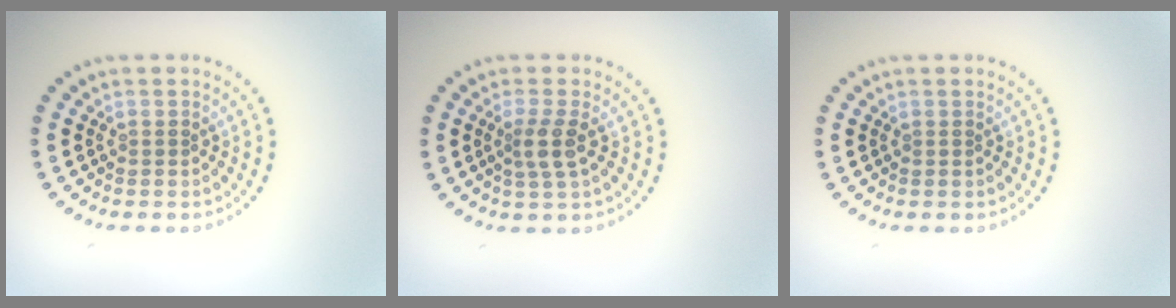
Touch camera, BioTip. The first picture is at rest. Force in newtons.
{"total": 2.3, "press": 1.8, "slide": 1.3}
{"total": 0.0}